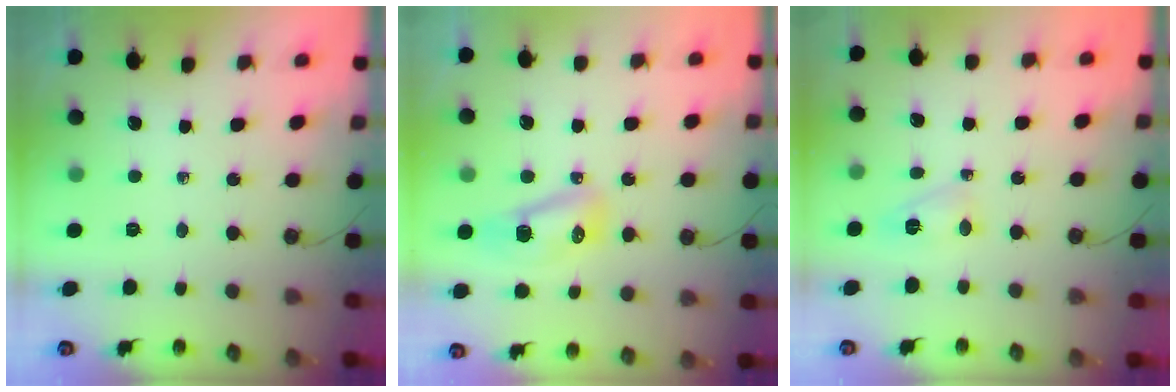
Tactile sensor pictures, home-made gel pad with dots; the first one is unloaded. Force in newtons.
{"total": 7.7, "press": 7.6, "slide": 1.2}
{"total": 3.9, "press": 3.9, "slide": 0.7}